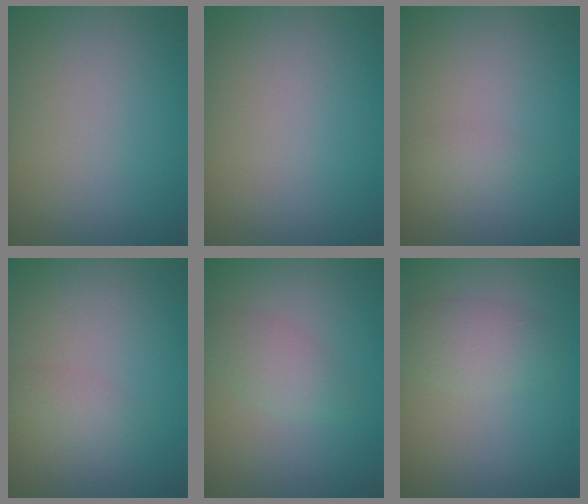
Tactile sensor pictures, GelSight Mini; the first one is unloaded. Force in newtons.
{"total": 0.0}
{"total": 1.0, "press": 1.0, "slide": 0.2}
{"total": 1.2, "press": 1.2, "slide": 0.1}
{"total": 2.0, "press": 2.0, "slide": 0.1}
{"total": 2.5, "press": 2.5, "slide": 0.1}